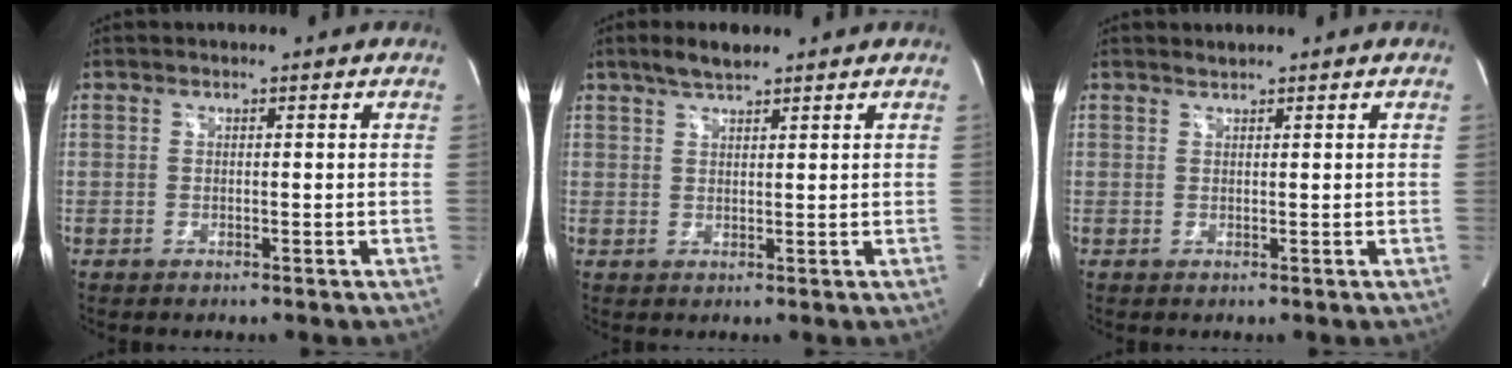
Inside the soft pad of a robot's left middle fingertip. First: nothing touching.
{"total": 3.8, "force": [3.1, 0.7, 2.2], "torque": [-0.049, 0.008, 0.060]}
{"total": 0.7, "force": [0.7, -0.2, 0.0], "torque": [-0.003, -0.001, 0.015]}